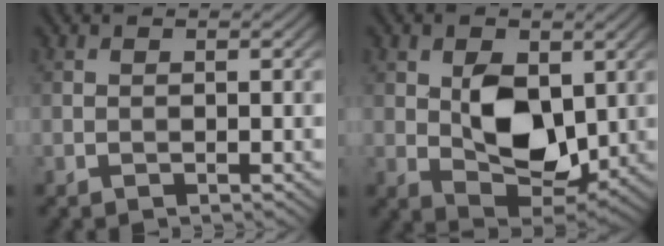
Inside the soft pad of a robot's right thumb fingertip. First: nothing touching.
{"total": 8.6, "force": [1.1, 5.5, 6.5], "torque": [-0.122, -0.011, 0.024]}